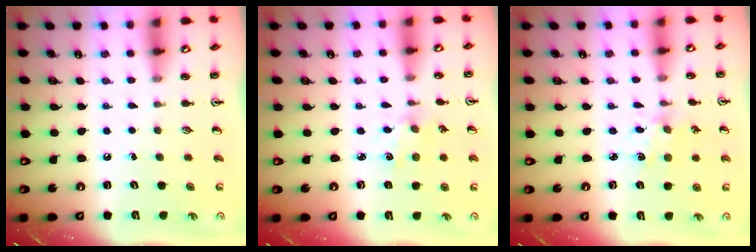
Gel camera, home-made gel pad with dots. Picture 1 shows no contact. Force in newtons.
{"total": 0.9, "press": 0.9, "slide": 0.2}
{"total": 2.0, "press": 2.0, "slide": 0.5}